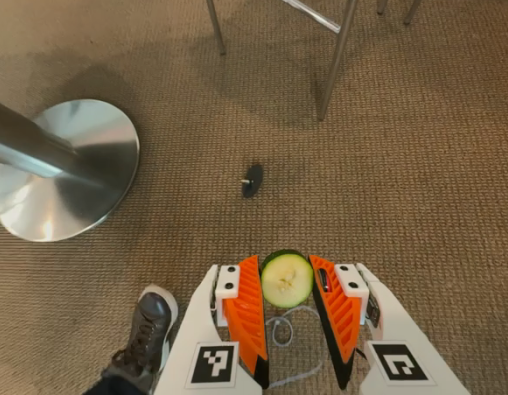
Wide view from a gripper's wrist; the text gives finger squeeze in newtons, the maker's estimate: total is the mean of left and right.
{"total": 8.3, "left": 8.1, "right": 8.4}